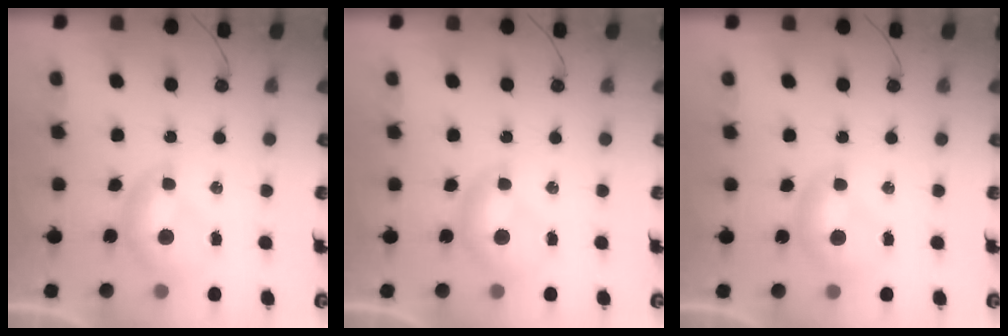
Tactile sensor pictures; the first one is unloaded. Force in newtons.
{"total": 0.0}
{"total": 0.0}